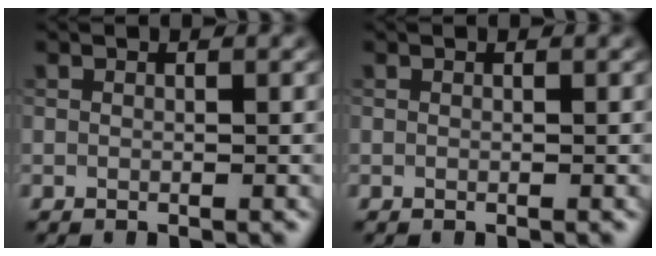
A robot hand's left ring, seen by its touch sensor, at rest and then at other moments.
{"total": 0.0}